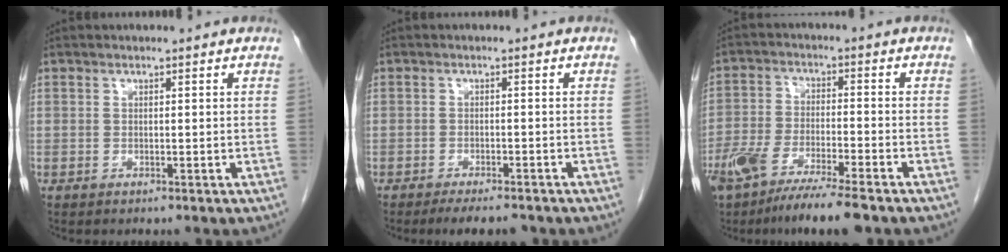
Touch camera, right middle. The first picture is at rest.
{"total": 5.1, "force": [-4.3, 1.2, 2.5], "torque": [-0.032, -0.005, -0.063]}
{"total": 11.3, "force": [-8.4, 1.1, 7.5], "torque": [-0.140, -0.025, -0.146]}